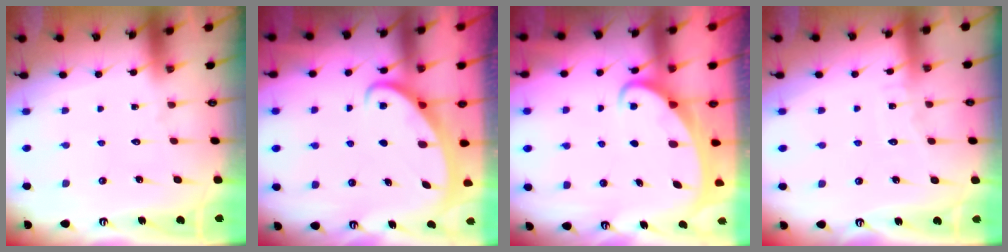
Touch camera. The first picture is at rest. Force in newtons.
{"total": 2.5, "press": 2.4, "slide": 0.4}
{"total": 2.5, "press": 2.5, "slide": 0.4}
{"total": 4.8, "press": 4.8, "slide": 0.4}